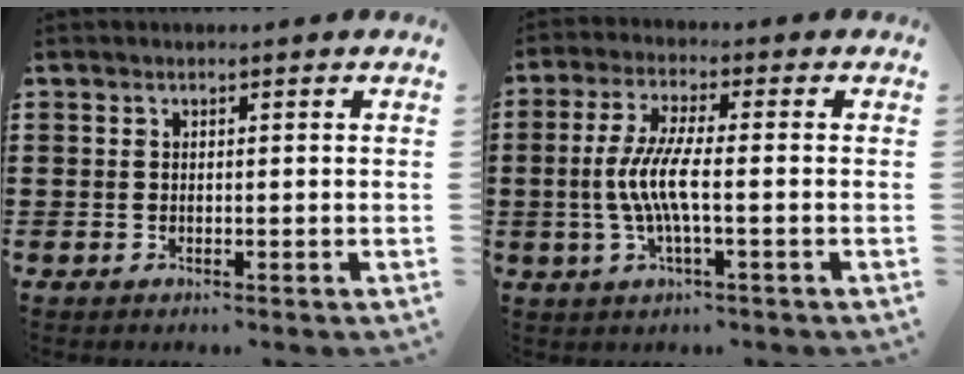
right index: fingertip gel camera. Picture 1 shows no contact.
{"total": 6.5, "force": [-1.3, 0.9, 6.3], "torque": [-0.146, -0.014, -0.036]}